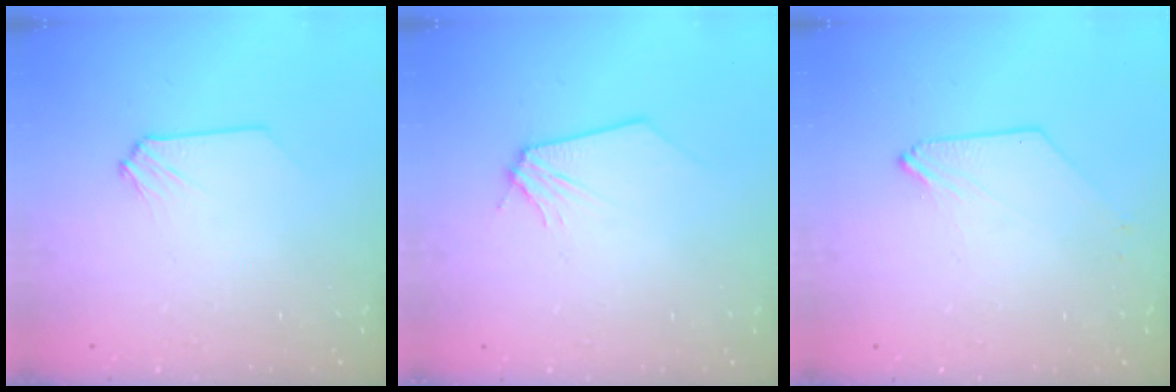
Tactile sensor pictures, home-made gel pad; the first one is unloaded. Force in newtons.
{"total": 0.0}
{"total": 0.0}